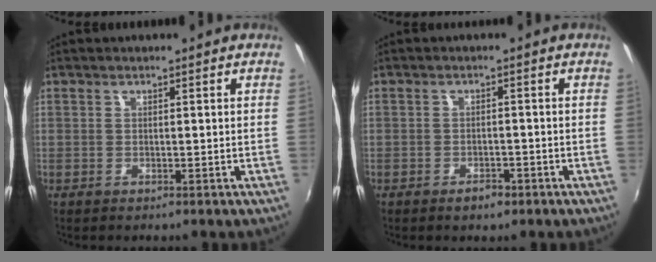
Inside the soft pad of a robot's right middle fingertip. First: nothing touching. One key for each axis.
{"total": 2.5, "fx": -1.7, "fy": 1.3, "fz": 1.2, "tx": -0.023, "ty": -0.001, "tz": -0.025}